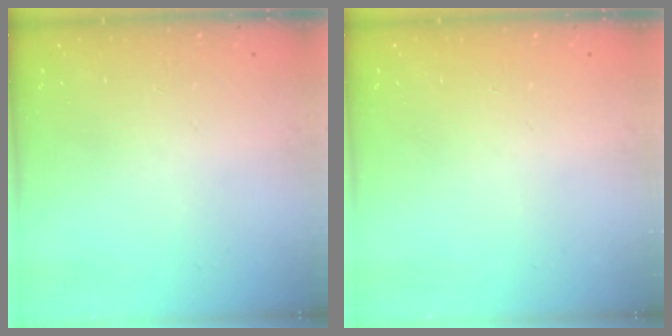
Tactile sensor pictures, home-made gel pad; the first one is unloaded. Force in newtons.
{"total": 0.0}